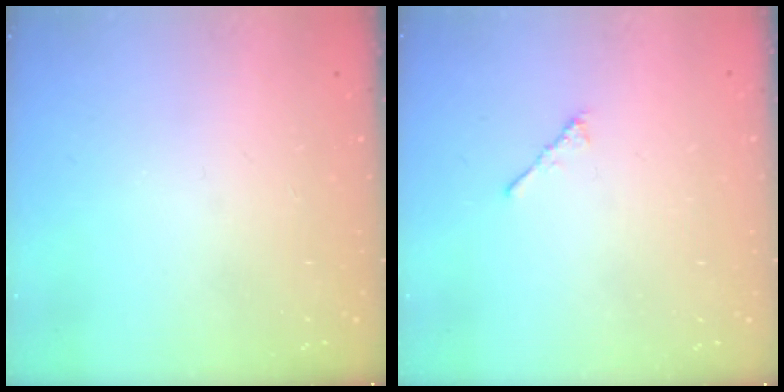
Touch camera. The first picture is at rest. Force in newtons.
{"total": 2.3, "press": 2.2, "slide": 0.6}